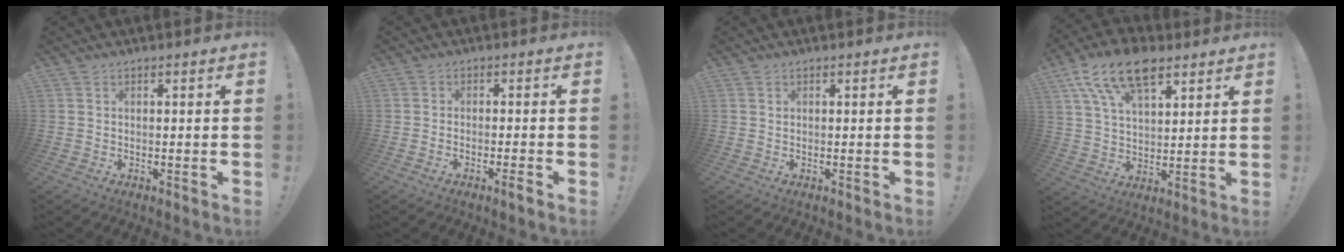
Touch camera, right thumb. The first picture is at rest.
{"total": 2.9, "force": [-2.0, -0.1, 2.1], "torque": [-0.037, 0.005, -0.033]}
{"total": 0.6, "force": [0.2, 0.6, 0.1], "torque": [-0.002, 0.001, 0.004]}
{"total": 16.1, "force": [9.4, 8.1, 10.3], "torque": [-0.189, -0.043, 0.169]}